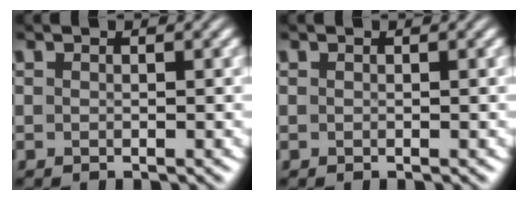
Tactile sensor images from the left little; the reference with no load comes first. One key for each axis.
{"total": 0.0}